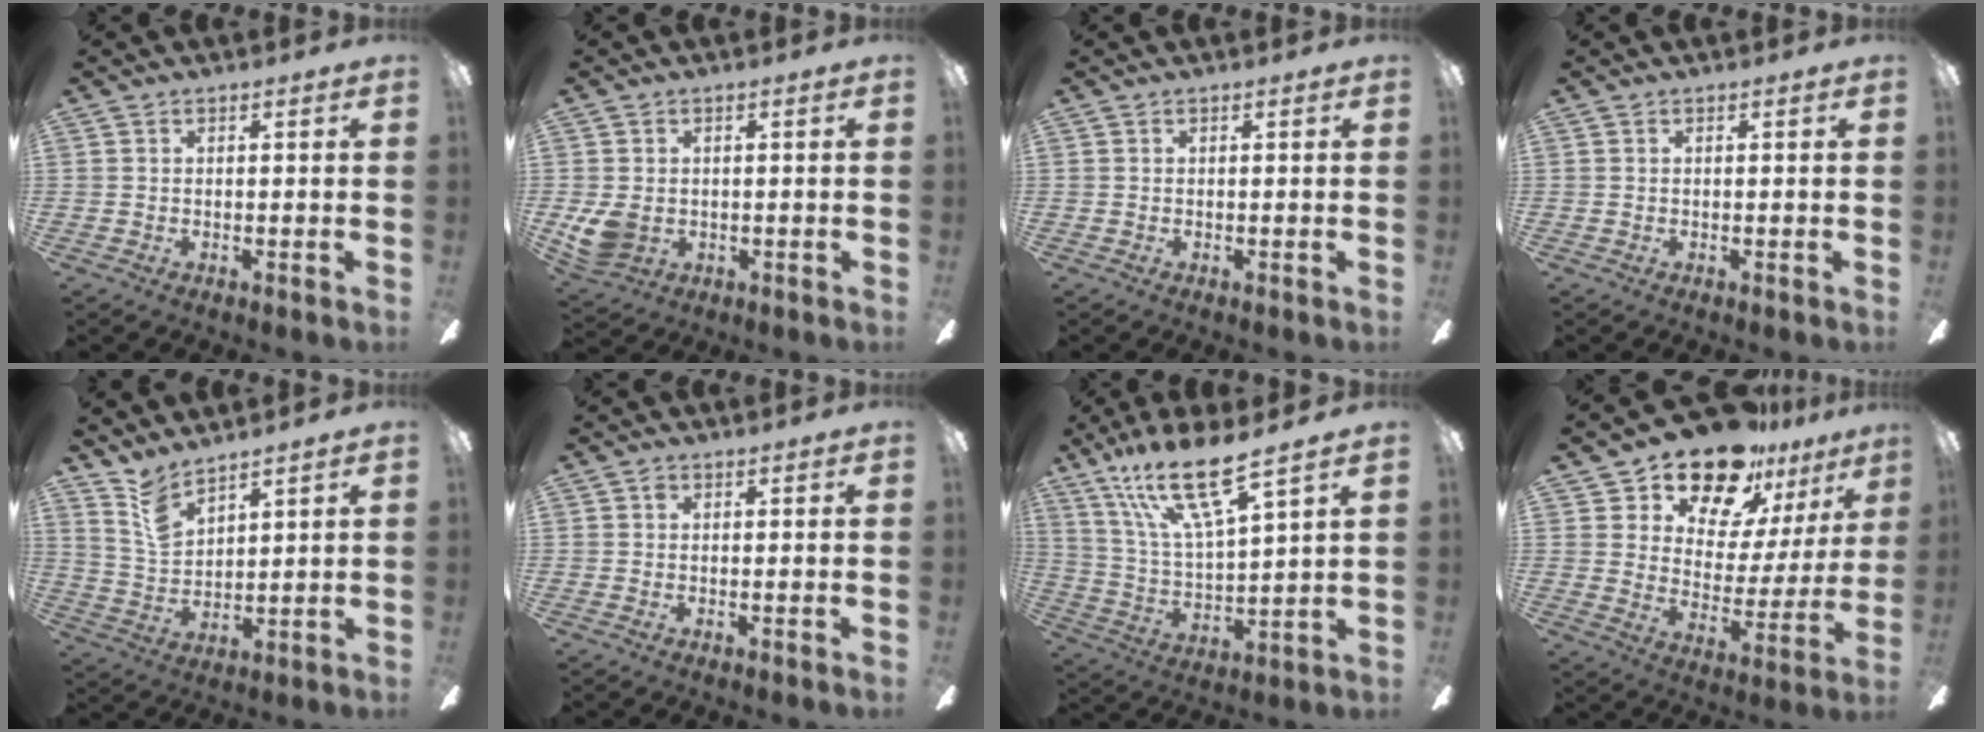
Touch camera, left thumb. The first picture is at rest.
{"total": 6.2, "force": [-0.4, 5.0, 3.6], "torque": [-0.074, 0.006, -0.003]}
{"total": 0.0}
{"total": 0.0}
{"total": 7.7, "force": [6.6, 2.7, 2.9], "torque": [-0.080, -0.028, 0.126]}
{"total": 1.0, "force": [0.3, 0.8, 0.5], "torque": [-0.012, 0.005, 0.004]}
{"total": 18.1, "force": [12.4, 4.3, 12.5], "torque": [-0.259, -0.063, 0.208]}
{"total": 17.7, "force": [14.5, 8.0, 6.1], "torque": [-0.115, -0.103, 0.258]}